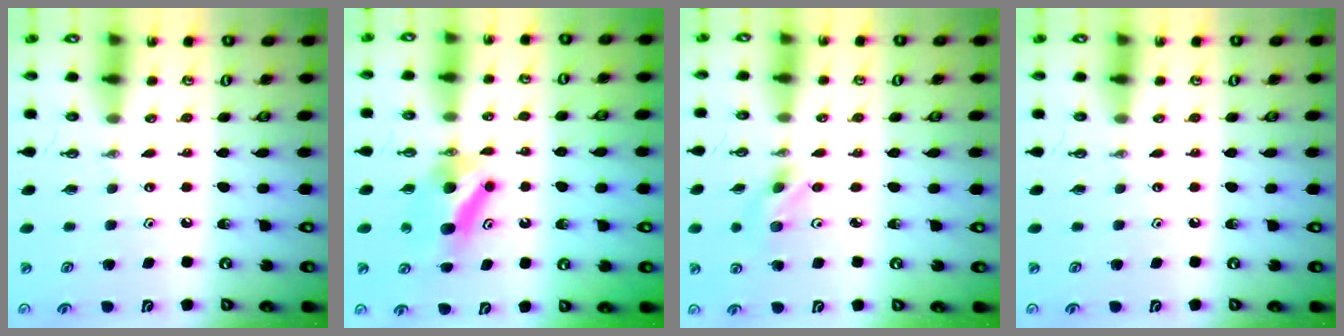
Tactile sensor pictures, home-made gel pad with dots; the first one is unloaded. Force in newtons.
{"total": 7.2, "press": 6.8, "slide": 2.3}
{"total": 2.7, "press": 2.7, "slide": 0.3}
{"total": 0.0}